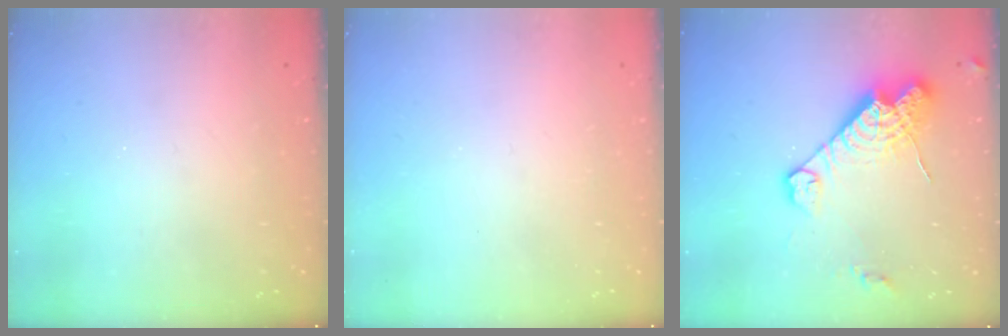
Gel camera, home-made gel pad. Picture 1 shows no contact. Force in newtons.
{"total": 0.0}
{"total": 16.3, "press": 16.2, "slide": 1.5}